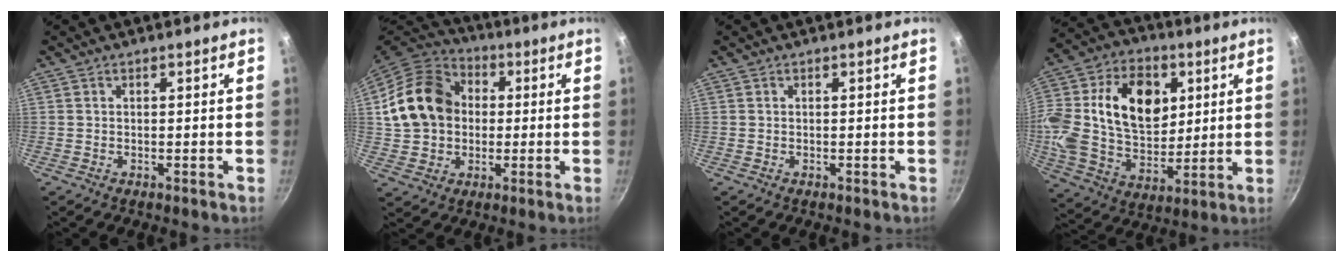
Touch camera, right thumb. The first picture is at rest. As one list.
[{"total": 17.1, "force": [2.1, 13.6, 10.2], "torque": [-0.169, 0.031, 0.032]}, {"total": 0.0}, {"total": 26.2, "force": [6.0, 18.0, 18.0], "torque": [-0.346, 0.010, 0.102]}]